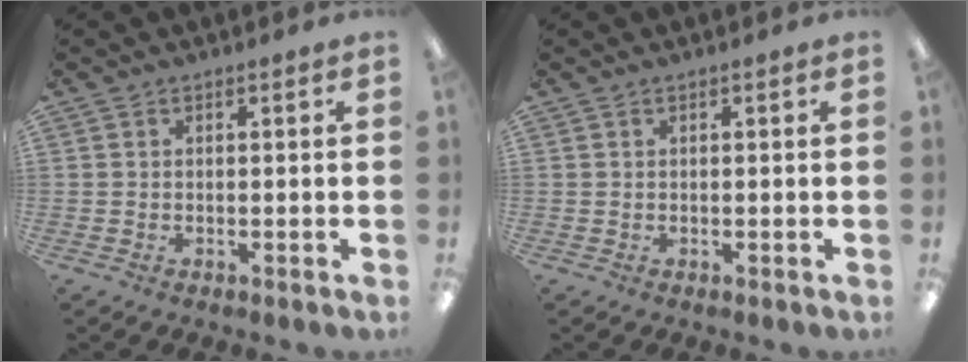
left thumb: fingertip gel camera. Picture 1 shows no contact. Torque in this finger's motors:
{"motor_torque": [0.00, 0.00, -0.08, 0.08, 0.00]}